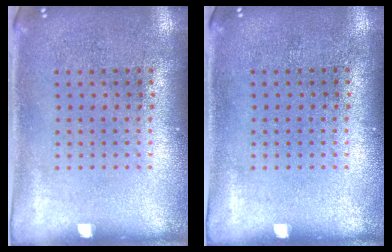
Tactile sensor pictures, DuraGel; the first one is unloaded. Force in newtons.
{"total": 0.0}